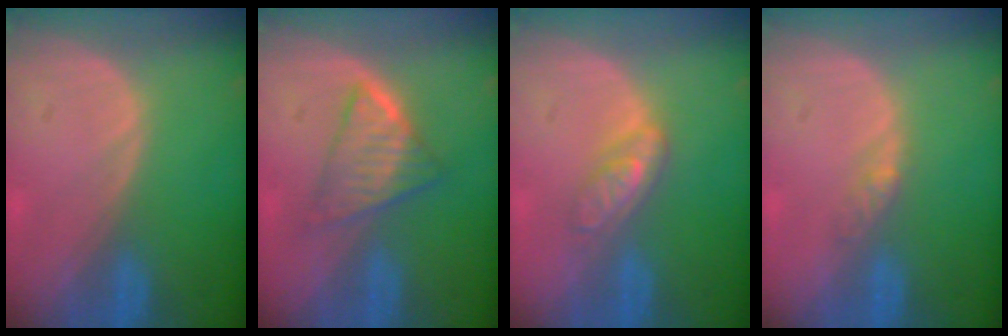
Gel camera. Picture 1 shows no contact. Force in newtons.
{"total": 5.7, "press": 5.5, "slide": 1.6}
{"total": 4.5, "press": 4.0, "slide": 2.0}
{"total": 2.2, "press": 1.7, "slide": 1.3}